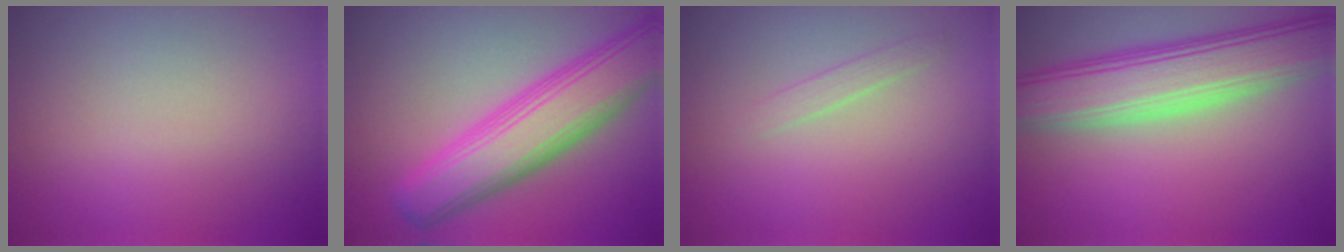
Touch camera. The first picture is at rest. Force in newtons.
{"total": 8.1, "press": 8.1, "slide": 0.2}
{"total": 1.0, "press": 1.0, "slide": 0.1}
{"total": 7.8, "press": 7.8, "slide": 0.6}